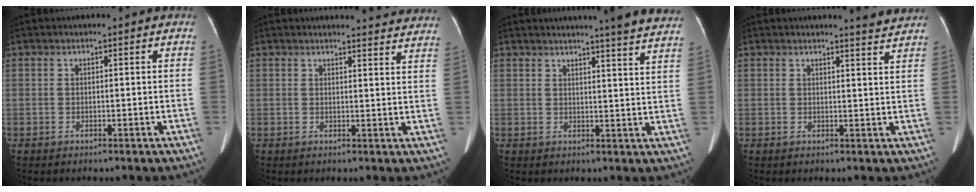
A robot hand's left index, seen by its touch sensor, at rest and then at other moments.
{"total": 12.3, "force": [11.9, 1.1, 2.6], "torque": [-0.008, -0.038, 0.109]}
{"total": 14.9, "force": [13.8, -0.6, 5.6], "torque": [-0.073, -0.053, 0.145]}
{"total": 3.5, "force": [3.3, -0.5, 0.8], "torque": [-0.016, -0.012, 0.030]}